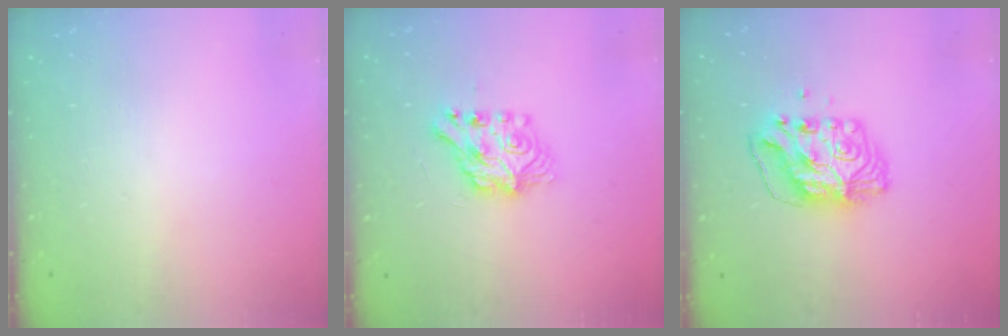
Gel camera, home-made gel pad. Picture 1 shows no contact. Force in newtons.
{"total": 7.1, "press": 7.1, "slide": 0.3}
{"total": 11.3, "press": 11.3, "slide": 1.1}